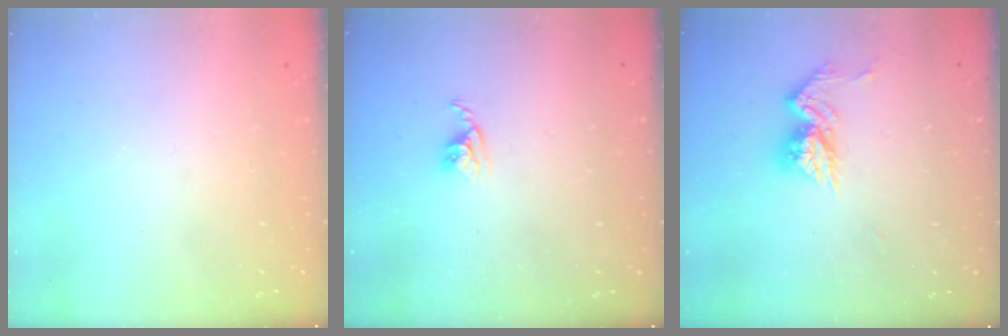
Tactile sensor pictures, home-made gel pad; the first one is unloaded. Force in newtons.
{"total": 3.8, "press": 3.8, "slide": 0.1}
{"total": 10.8, "press": 10.8, "slide": 1.0}